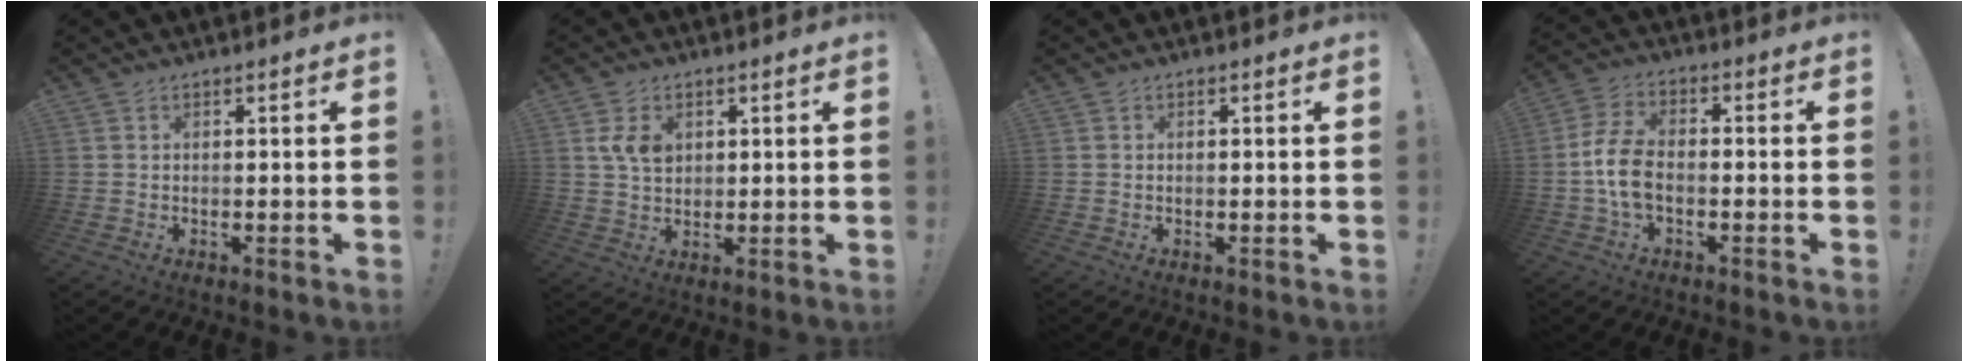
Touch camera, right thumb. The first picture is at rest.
{"total": 6.1, "force": [2.2, 4.4, 3.7], "torque": [-0.062, -0.008, 0.039]}
{"total": 0.0}
{"total": 9.6, "force": [-2.2, 5.4, 7.6], "torque": [-0.162, 0.007, -0.036]}